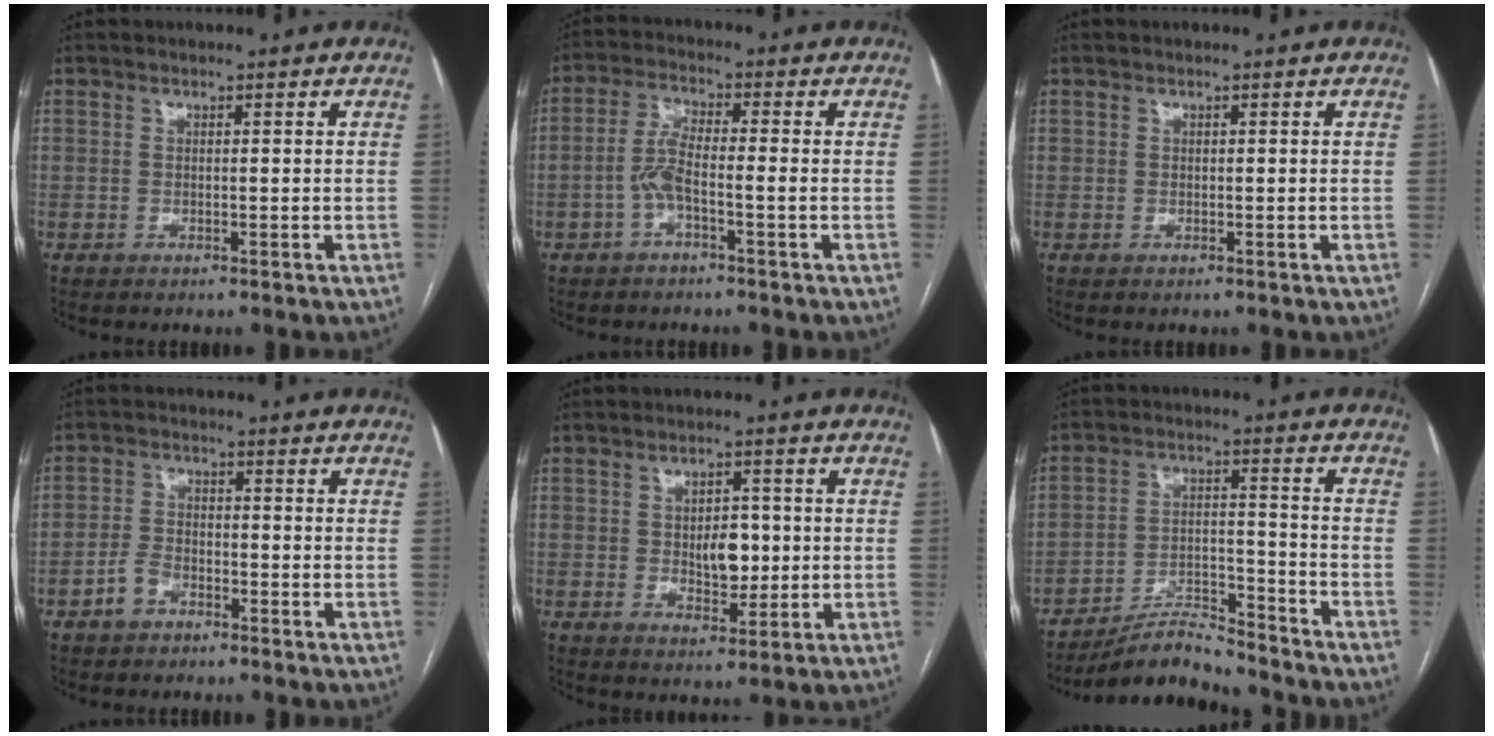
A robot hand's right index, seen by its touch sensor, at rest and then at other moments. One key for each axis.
{"total": 4.9, "fx": -1.6, "fy": 0.7, "fz": 4.6, "tx": -0.099, "ty": 0.016, "tz": -0.034}
{"total": 0.0}
{"total": 3.7, "fx": -2.3, "fy": 2.3, "fz": 1.8, "tx": -0.037, "ty": 0.009, "tz": -0.042}
{"total": 5.2, "fx": 0.0, "fy": 2.9, "fz": 4.3, "tx": -0.060, "ty": 0.004, "tz": 0.009}
{"total": 8.1, "fx": -7.9, "fy": 0.8, "fz": 1.6, "tx": -0.026, "ty": 0.012, "tz": -0.138}